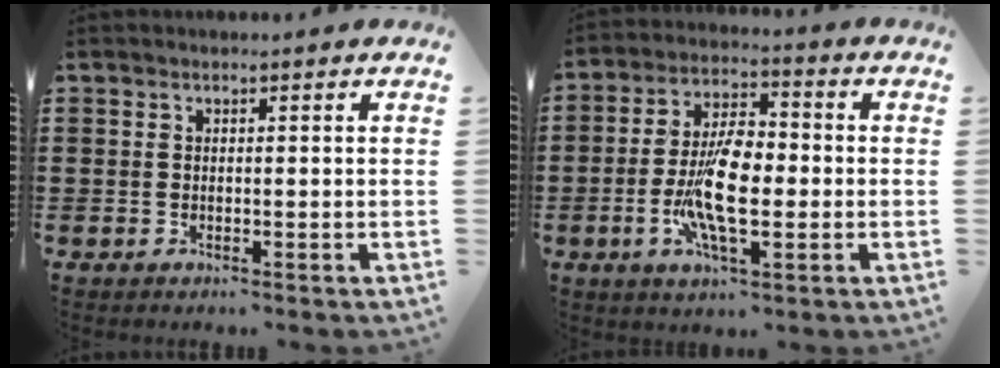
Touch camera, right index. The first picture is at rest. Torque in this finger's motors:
{"motor_torque": [2.14, 0.00, 1.05, 0.21]}